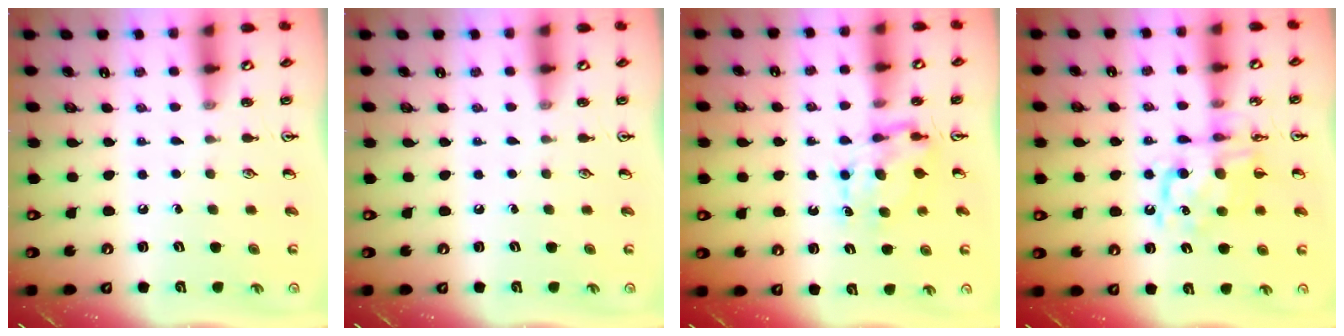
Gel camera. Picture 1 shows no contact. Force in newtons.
{"total": 0.0}
{"total": 6.5, "press": 6.5, "slide": 0.7}
{"total": 10.7, "press": 10.7, "slide": 0.4}